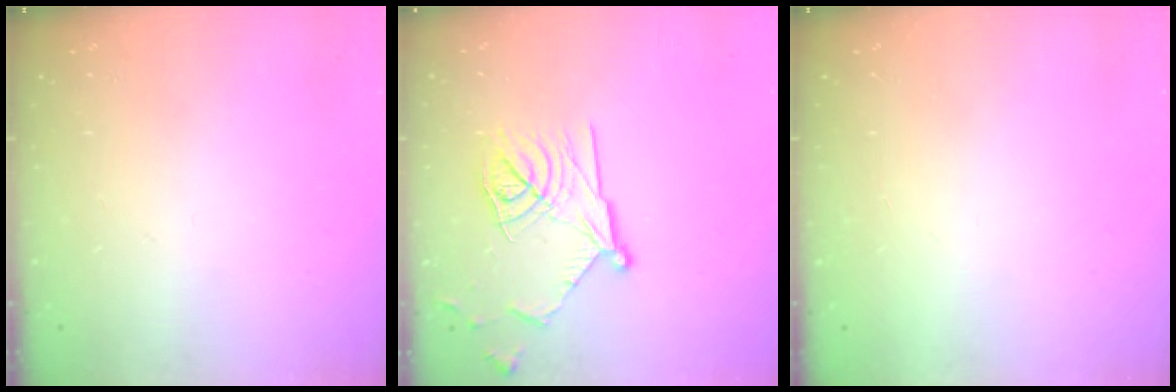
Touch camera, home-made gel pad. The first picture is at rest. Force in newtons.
{"total": 16.1, "press": 16.1, "slide": 0.6}
{"total": 1.5, "press": 1.5, "slide": 0.1}